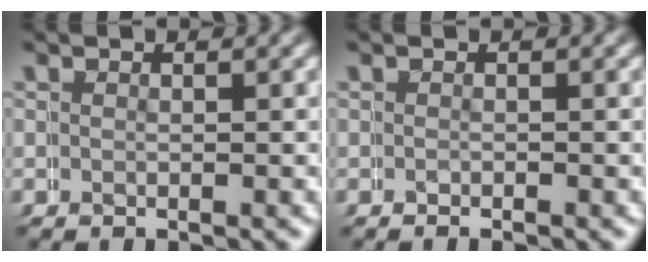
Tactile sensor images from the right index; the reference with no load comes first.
{"total": 0.8, "force": [-0.7, 0.4, 0.0], "torque": [0.002, -0.002, -0.011]}